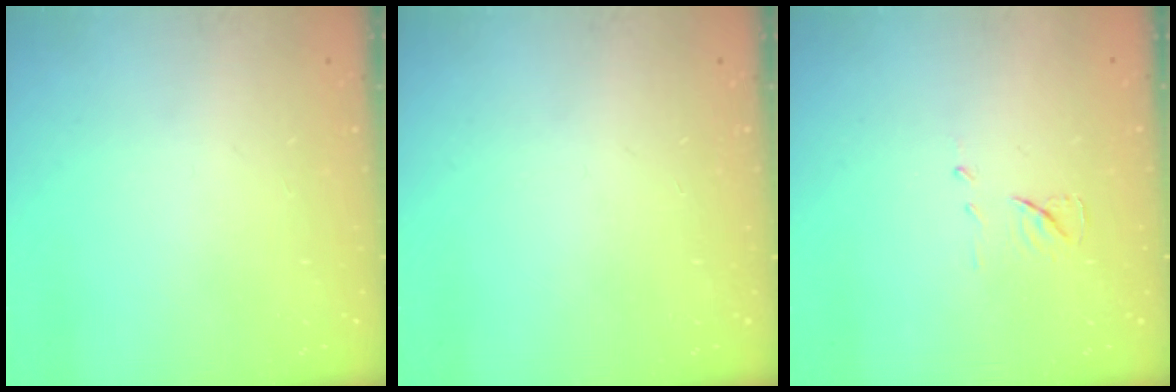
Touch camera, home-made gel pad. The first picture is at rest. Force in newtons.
{"total": 0.0}
{"total": 7.0, "press": 7.0, "slide": 0.3}